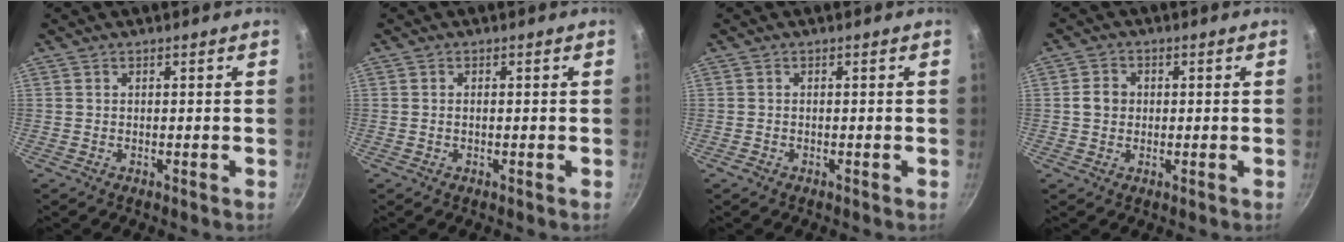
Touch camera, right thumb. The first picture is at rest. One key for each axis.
{"total": 0.7, "fx": -0.1, "fy": 0.3, "fz": 0.6, "tx": -0.012, "ty": 0.003, "tz": -0.002}
{"total": 0.6, "fx": -0.4, "fy": 0.4, "fz": 0.2, "tx": -0.008, "ty": 0.003, "tz": -0.007}
{"total": 3.6, "fx": 0.1, "fy": 3.1, "fz": 1.8, "tx": -0.018, "ty": 0.009, "tz": -0.004}